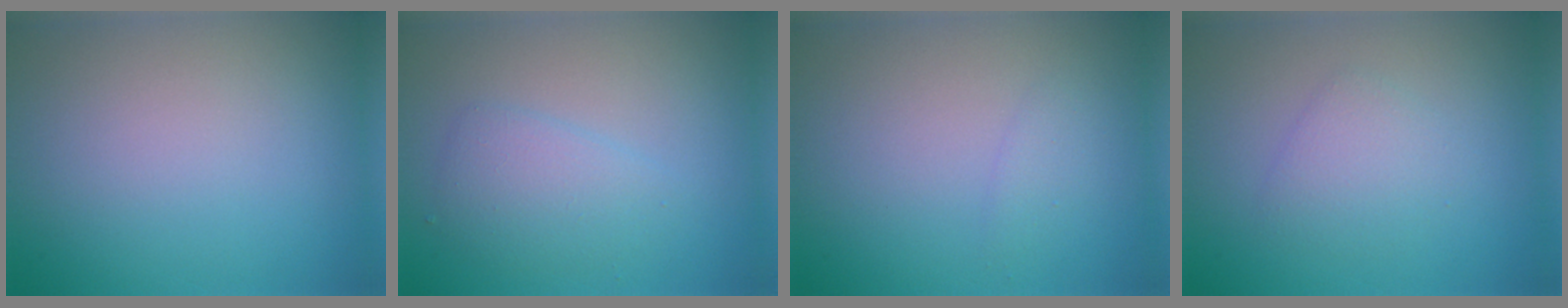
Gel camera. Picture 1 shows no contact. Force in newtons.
{"total": 2.7, "press": 2.7, "slide": 0.0}
{"total": 0.9, "press": 0.9, "slide": 0.1}
{"total": 2.2, "press": 2.2, "slide": 0.1}